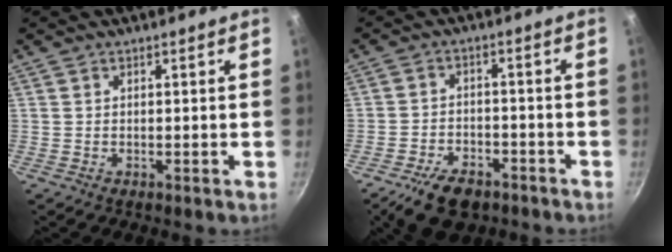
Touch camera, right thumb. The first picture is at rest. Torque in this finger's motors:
{"motor_torque": [1.33, 0.45, 0.41, -0.48, 0.04]}